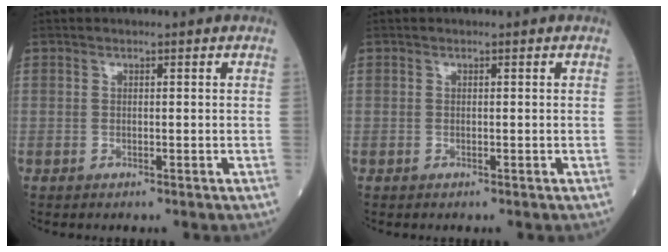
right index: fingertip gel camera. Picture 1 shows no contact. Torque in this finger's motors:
{"motor_torque": [0.02, -0.01, 0.00, -0.01]}